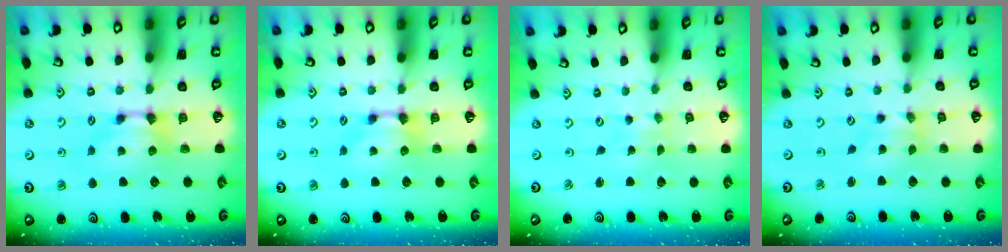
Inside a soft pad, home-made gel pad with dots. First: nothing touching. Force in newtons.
{"total": 0.0}
{"total": 5.9, "press": 5.9, "slide": 0.3}
{"total": 1.3, "press": 0.0, "slide": 1.3}